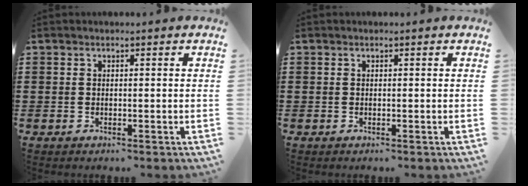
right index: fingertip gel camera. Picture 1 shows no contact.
{"total": 0.0}